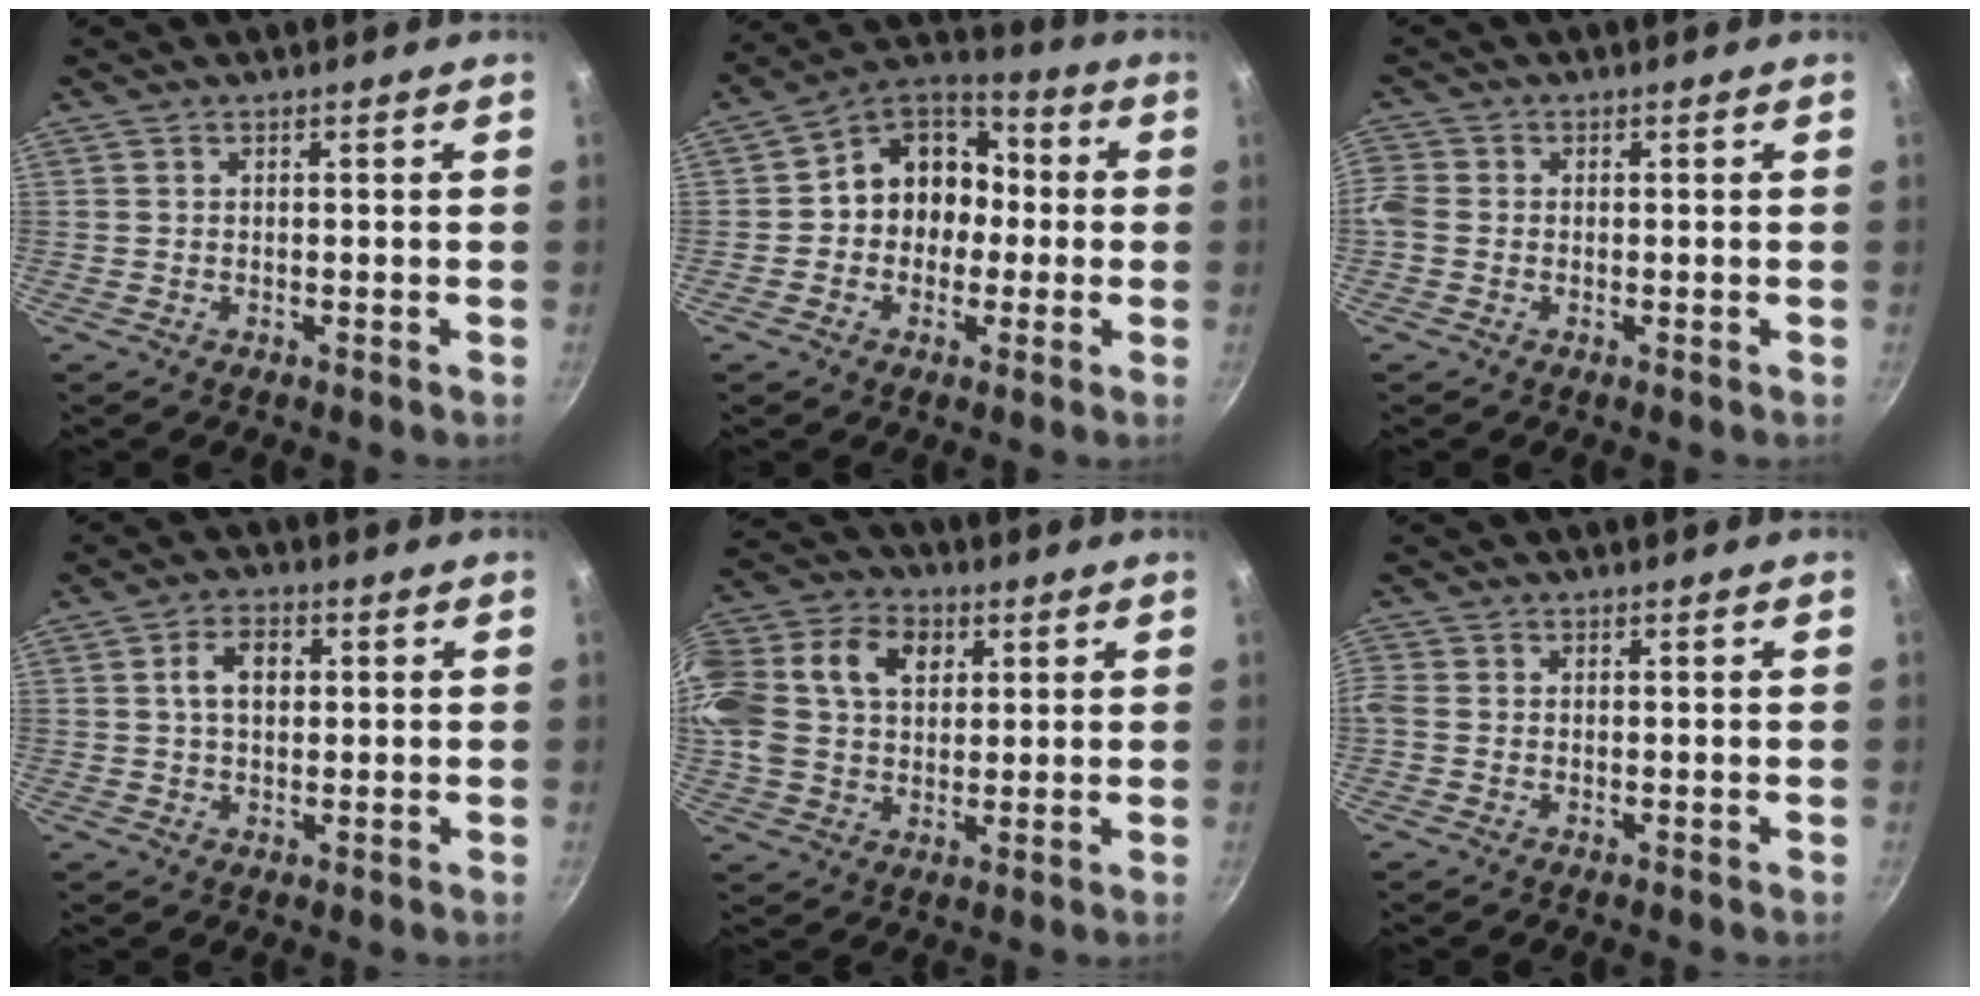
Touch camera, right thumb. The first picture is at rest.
{"total": 12.4, "force": [-0.8, 10.7, 6.2], "torque": [-0.041, 0.043, -0.033]}
{"total": 3.6, "force": [-0.8, 3.0, 1.8], "torque": [-0.041, 0.006, -0.029]}
{"total": 5.8, "force": [1.0, 3.9, 4.2], "torque": [-0.057, 0.009, 0.013]}
{"total": 23.6, "force": [5.8, 17.5, 14.8], "torque": [-0.327, 0.038, 0.089]}
{"total": 2.4, "force": [-0.4, 2.0, 1.3], "torque": [-0.030, 0.004, -0.015]}